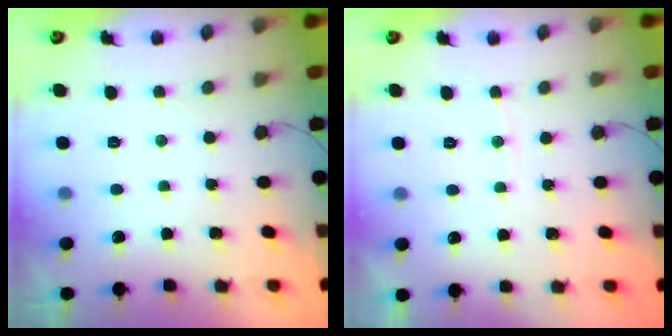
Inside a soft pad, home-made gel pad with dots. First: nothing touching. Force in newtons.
{"total": 2.8, "press": 2.7, "slide": 0.3}